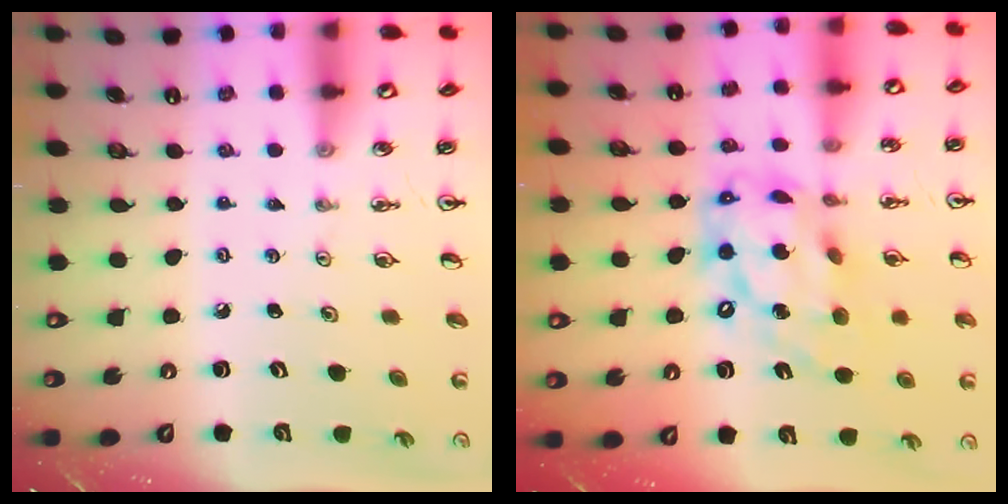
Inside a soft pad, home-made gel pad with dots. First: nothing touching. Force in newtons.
{"total": 17.4, "press": 17.4, "slide": 1.4}